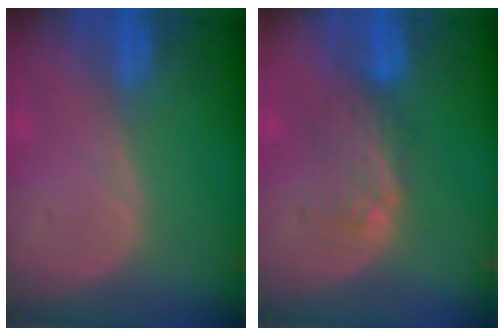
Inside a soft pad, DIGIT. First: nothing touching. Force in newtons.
{"total": 4.5, "press": 3.8, "slide": 2.3}